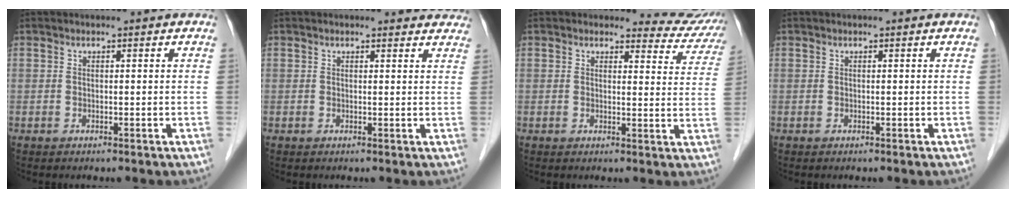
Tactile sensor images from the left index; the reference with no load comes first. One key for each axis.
{"total": 4.1, "fx": 3.8, "fy": 1.3, "fz": 0.4, "tx": 0.006, "ty": -0.003, "tz": 0.023}
{"total": 6.9, "fx": 6.6, "fy": 2.0, "fz": -0.7, "tx": 0.029, "ty": -0.025, "tz": 0.048}
{"total": 0.0}